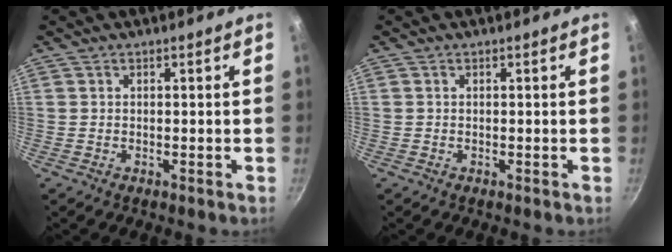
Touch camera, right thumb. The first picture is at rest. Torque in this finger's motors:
{"motor_torque": [0.11, 0.00, 0.26, 0.27, 0.10]}